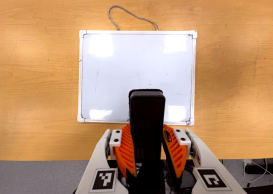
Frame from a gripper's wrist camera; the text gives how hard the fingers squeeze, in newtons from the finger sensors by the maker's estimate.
{"total": 6.2, "left": 5.5, "right": 7.0}